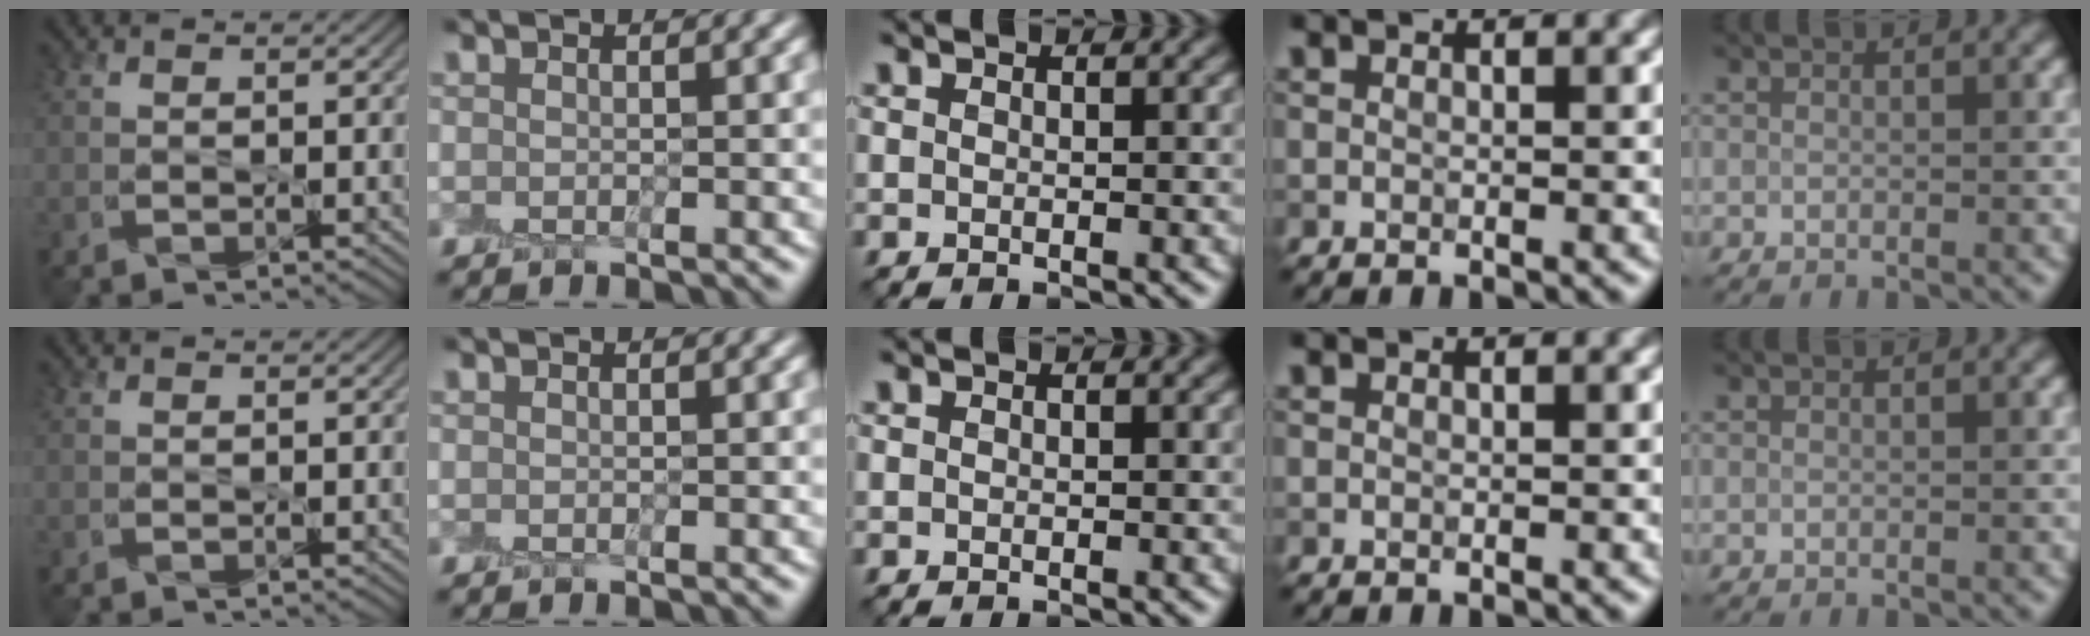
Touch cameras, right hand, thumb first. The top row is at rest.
{}